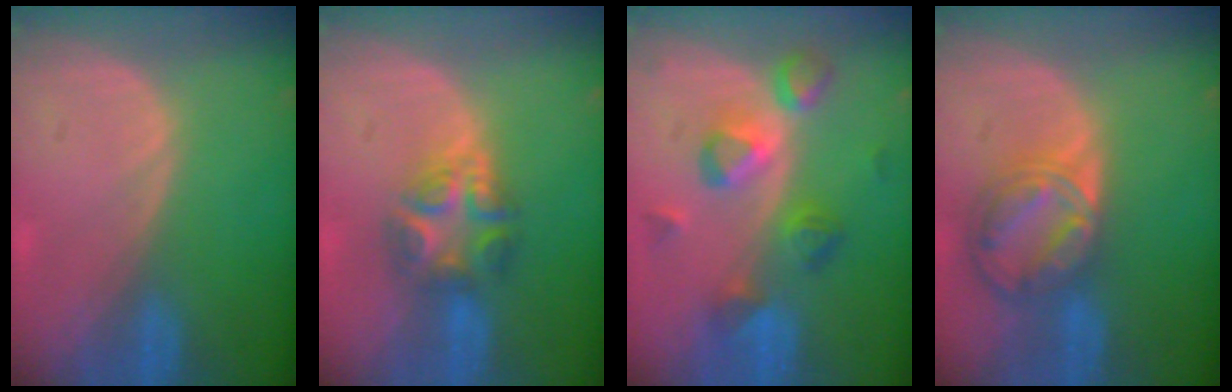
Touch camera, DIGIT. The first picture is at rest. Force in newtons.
{"total": 6.5, "press": 6.1, "slide": 2.3}
{"total": 7.4, "press": 7.3, "slide": 0.8}
{"total": 8.7, "press": 7.4, "slide": 4.6}